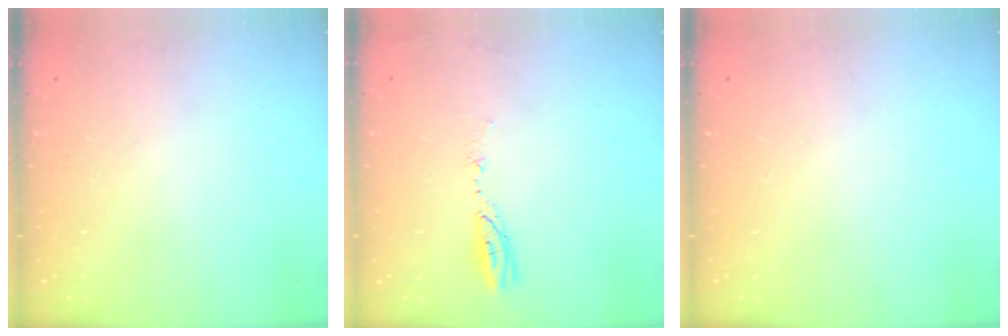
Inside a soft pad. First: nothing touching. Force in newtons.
{"total": 3.8, "press": 3.8, "slide": 0.3}
{"total": 0.0}